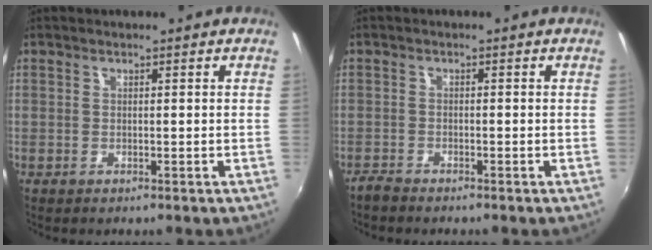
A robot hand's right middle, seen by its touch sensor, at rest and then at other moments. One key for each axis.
{"total": 1.9, "fx": -1.9, "fy": 0.2, "fz": 0.4, "tx": -0.016, "ty": -0.006, "tz": -0.039}